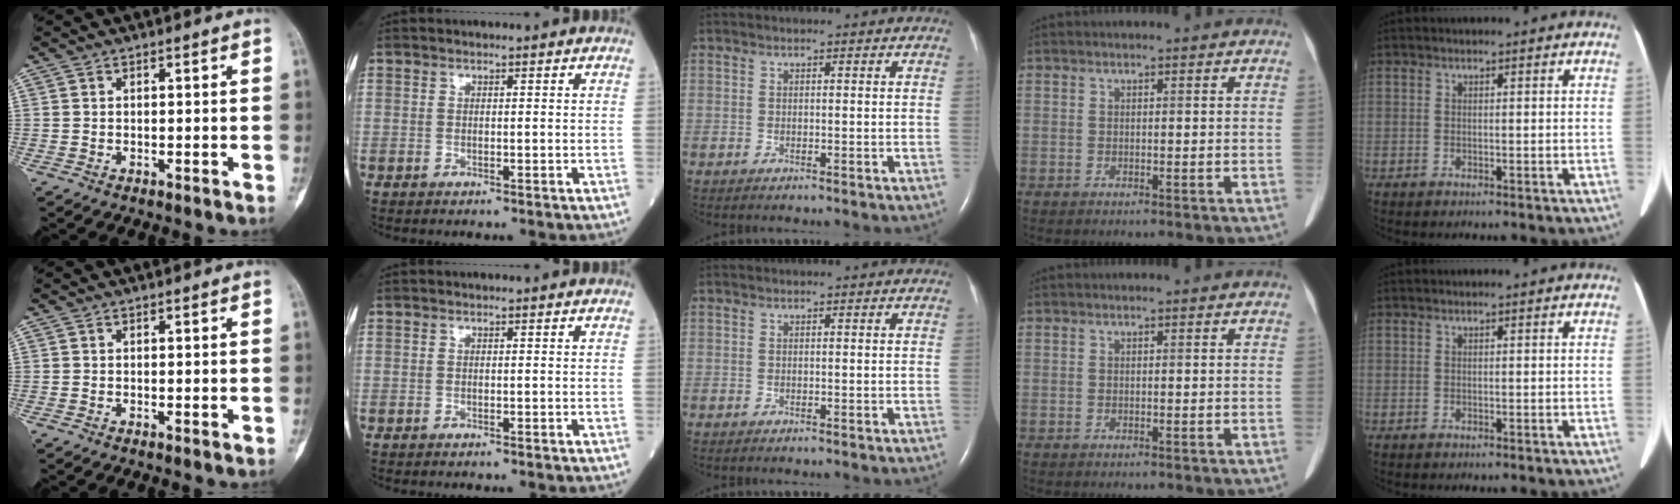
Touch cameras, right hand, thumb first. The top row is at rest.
{"thumb": {"total": 0.8, "force": [-0.1, 0.3, 0.7], "torque": [-0.007, -0.001, -0.001]}, "index": {"total": 0.6, "force": [-0.5, 0.0, 0.3], "torque": [-0.003, -0.001, -0.008]}}